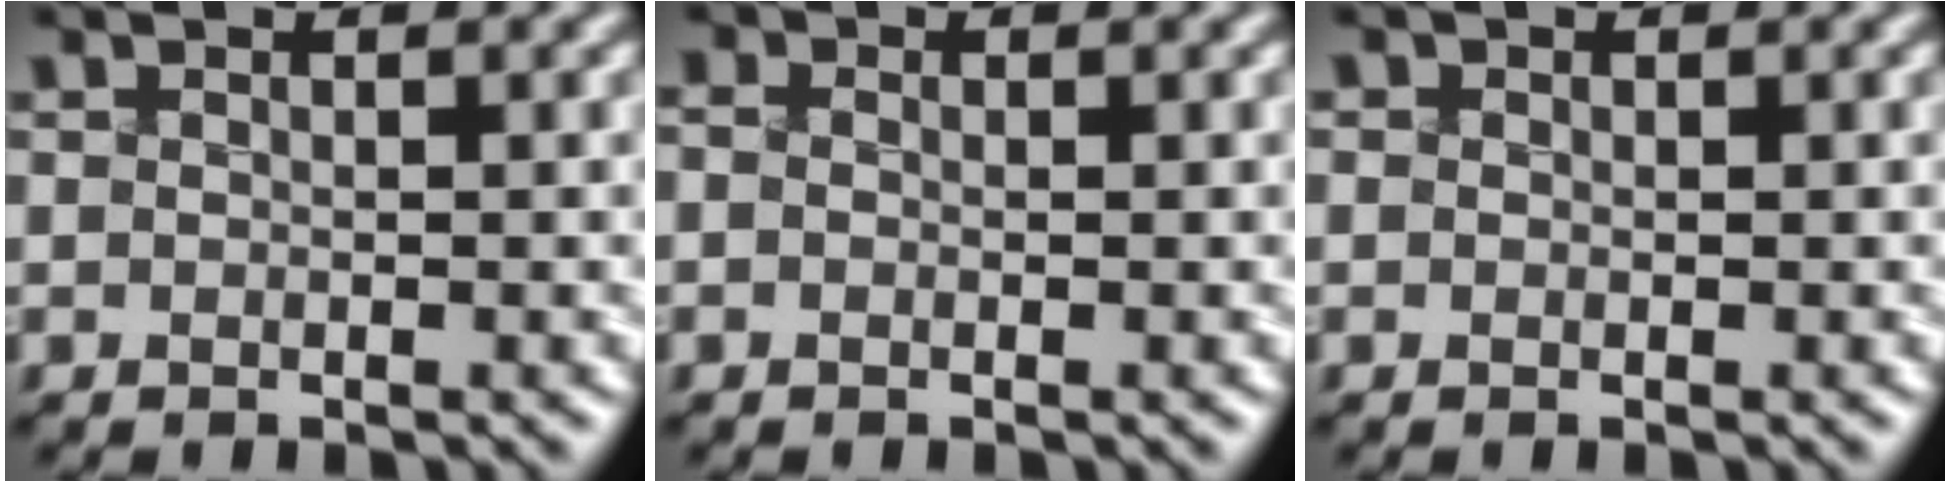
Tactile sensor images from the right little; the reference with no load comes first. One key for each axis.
{"total": 1.5, "fx": 0.4, "fy": 1.1, "fz": 0.8, "tx": 0.001, "ty": 0.015, "tz": -0.024}
{"total": 1.1, "fx": 0.5, "fy": 0.8, "fz": 0.5, "tx": -0.006, "ty": 0.011, "tz": -0.005}